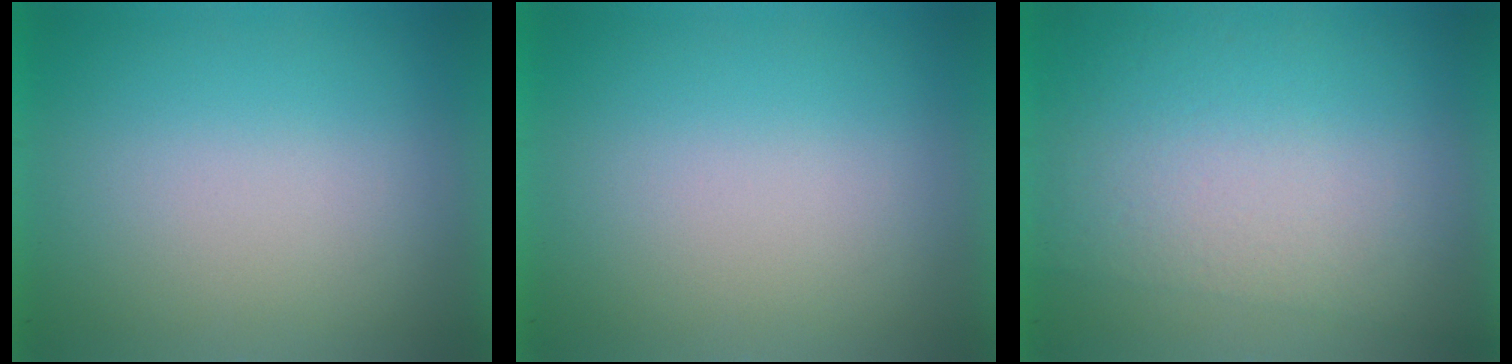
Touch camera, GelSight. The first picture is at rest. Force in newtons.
{"total": 0.0}
{"total": 2.8}